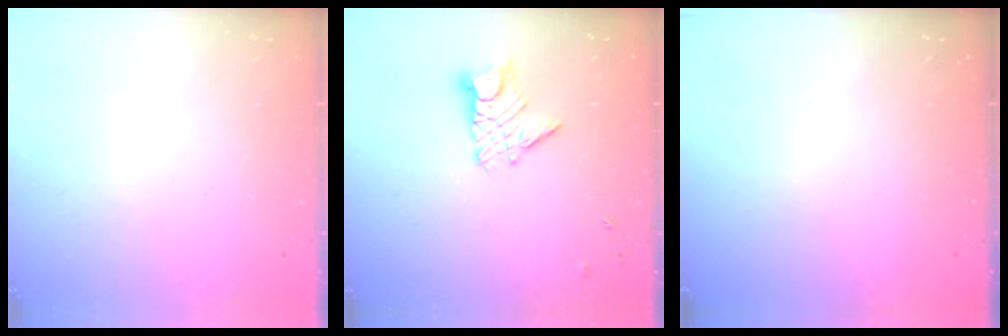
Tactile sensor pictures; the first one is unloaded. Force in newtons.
{"total": 10.2, "press": 10.1, "slide": 0.9}
{"total": 0.0}